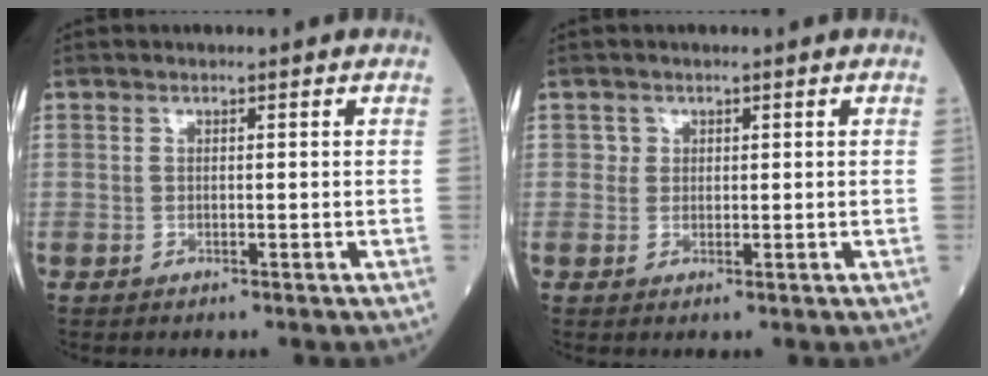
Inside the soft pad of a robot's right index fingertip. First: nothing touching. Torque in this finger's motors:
{"motor_torque": [0.01, 0.05, -0.04, -0.01]}